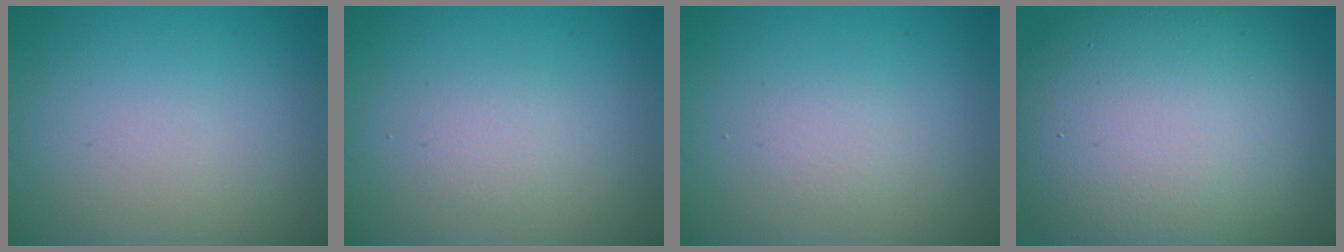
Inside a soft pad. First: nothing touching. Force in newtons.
{"total": 1.2, "press": 1.2, "slide": 0.1}
{"total": 1.1, "press": 1.1, "slide": 0.1}
{"total": 15.2, "press": 15.2, "slide": 1.1}